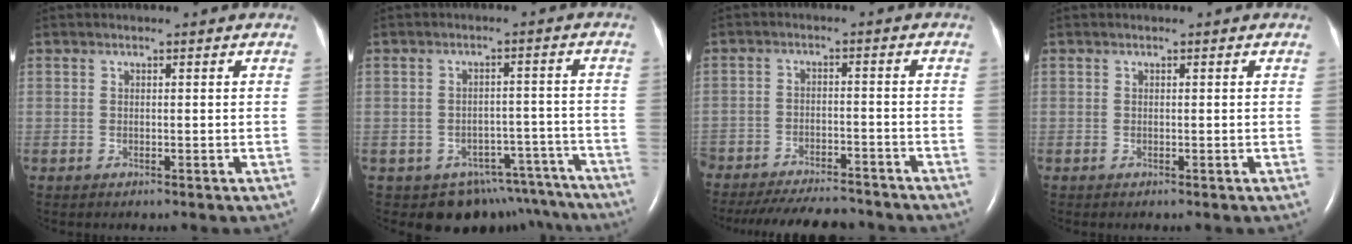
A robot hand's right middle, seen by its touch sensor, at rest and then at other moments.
{"total": 12.0, "force": [-10.1, 6.4, 1.2], "torque": [0.003, 0.037, -0.110]}
{"total": 15.4, "force": [-13.8, 3.8, 5.7], "torque": [-0.118, -0.016, -0.194]}
{"total": 0.0}